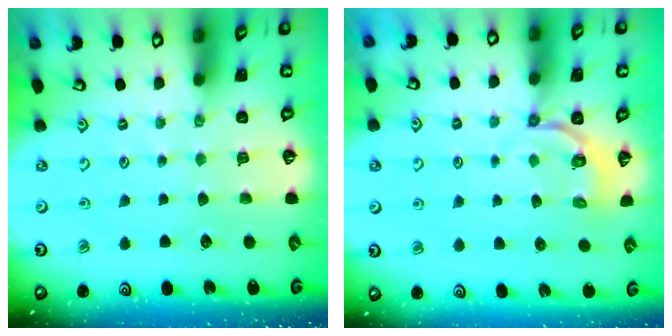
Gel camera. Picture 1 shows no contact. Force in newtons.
{"total": 4.1, "press": 3.3, "slide": 2.6}